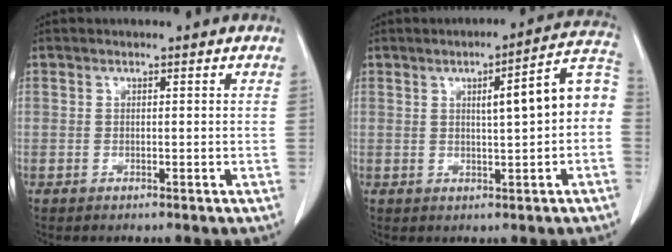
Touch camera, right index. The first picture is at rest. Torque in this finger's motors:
{"motor_torque": [0.54, 0.03, 0.22, 0.06]}